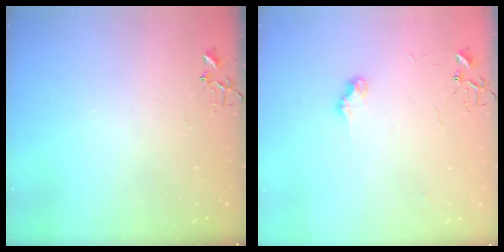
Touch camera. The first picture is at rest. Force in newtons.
{"total": 7.1, "press": 7.1, "slide": 0.5}